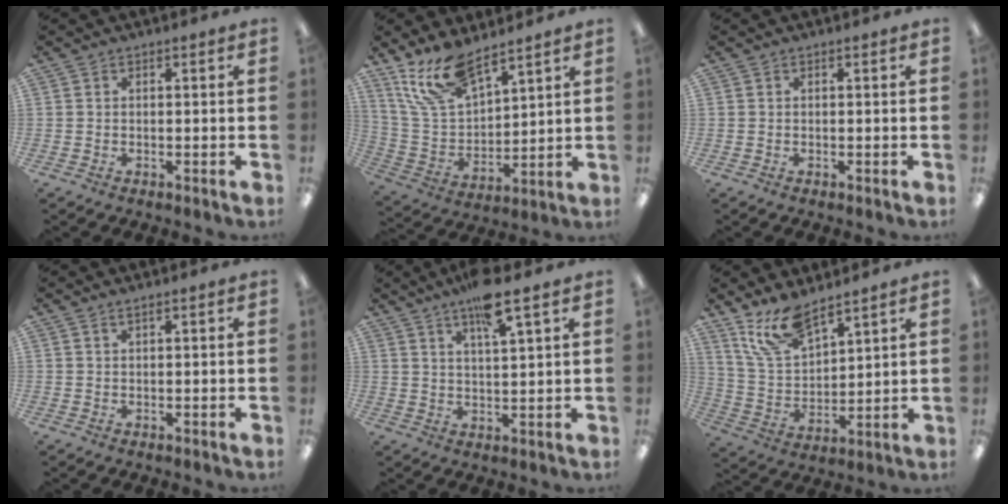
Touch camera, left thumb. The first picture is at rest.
{"total": 15.3, "force": [11.2, 6.4, 8.2], "torque": [-0.190, -0.045, 0.208]}
{"total": 0.0}
{"total": 0.9, "force": [0.6, 0.0, 0.6], "torque": [-0.013, 0.000, 0.010]}
{"total": 9.4, "force": [6.2, 1.8, 6.8], "torque": [-0.114, -0.023, 0.101]}
{"total": 12.6, "force": [9.5, 5.3, 6.2], "torque": [-0.141, -0.036, 0.182]}